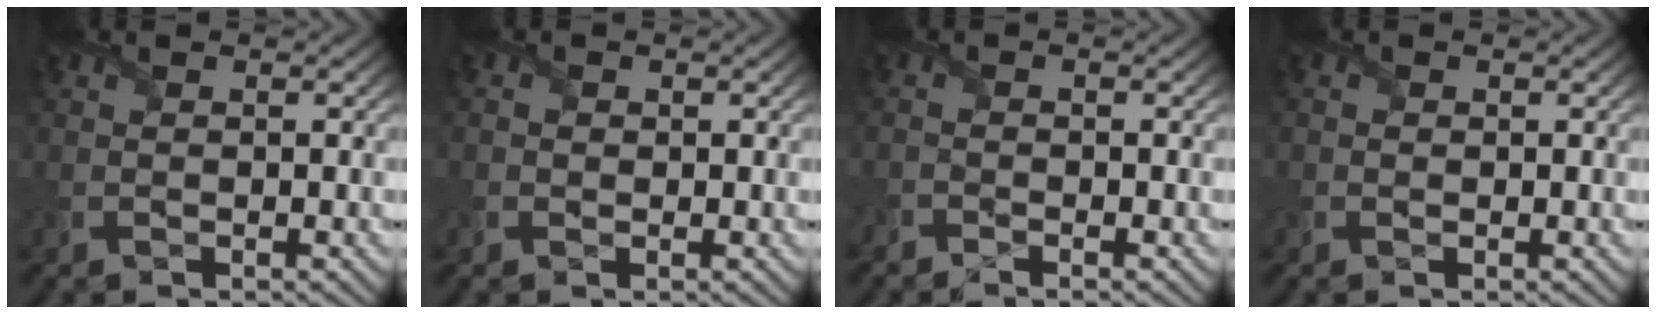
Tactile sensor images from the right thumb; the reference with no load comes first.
{"total": 1.0, "force": [-0.2, 0.9, 0.0], "torque": [-0.005, -0.001, -0.003]}
{"total": 1.3, "force": [-1.3, 0.0, 0.2], "torque": [-0.006, -0.004, -0.031]}
{"total": 0.7, "force": [-0.2, 0.6, 0.0], "torque": [-0.002, -0.003, -0.005]}